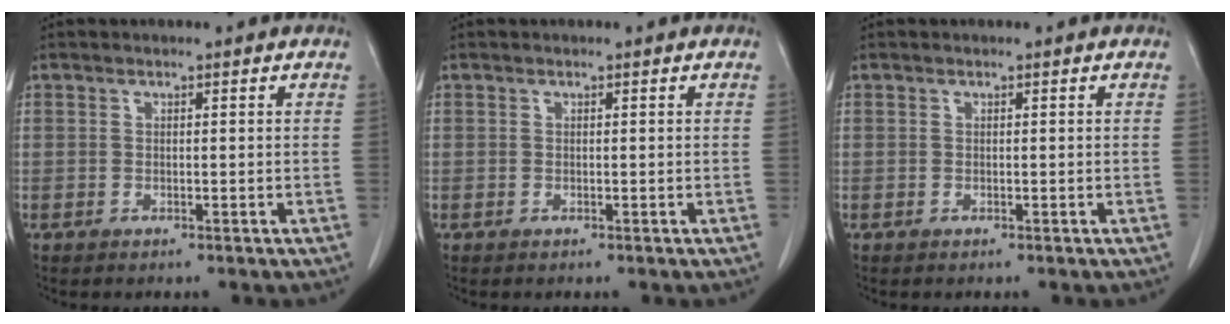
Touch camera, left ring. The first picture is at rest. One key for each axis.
{"total": 0.0}
{"total": 0.0}